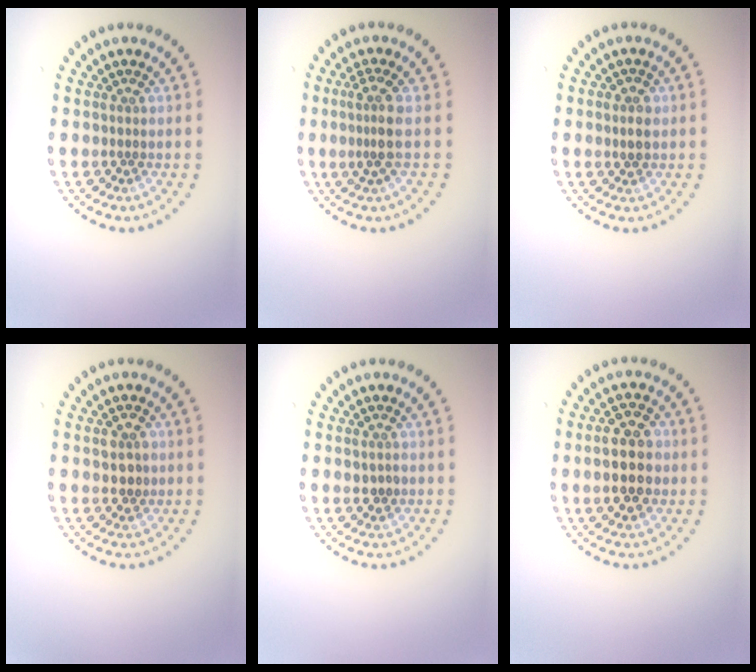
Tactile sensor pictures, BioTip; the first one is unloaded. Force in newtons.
{"total": 2.5, "press": 1.8, "slide": 1.8}
{"total": 1.8, "press": 1.8, "slide": 0.3}
{"total": 2.3, "press": 2.3, "slide": 0.4}
{"total": 1.5, "press": 1.5, "slide": 0.1}
{"total": 5.2, "press": 5.2, "slide": 0.4}